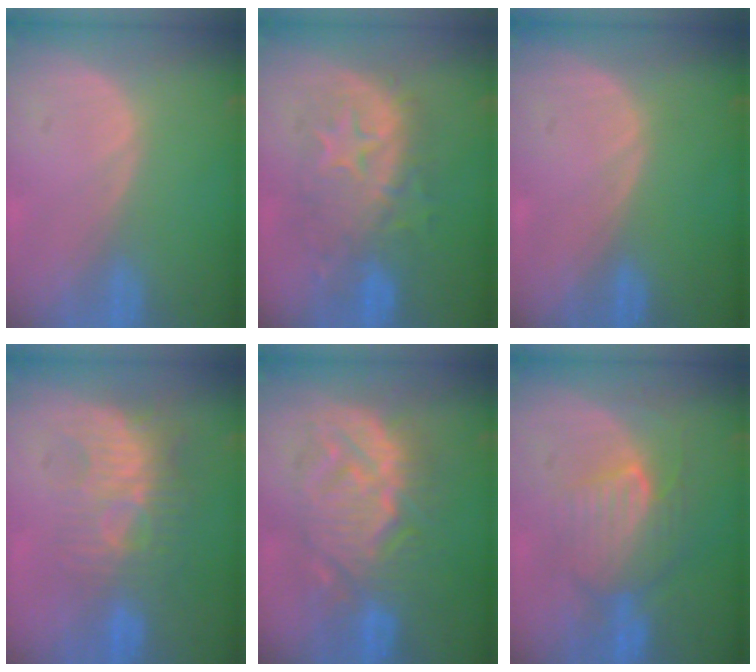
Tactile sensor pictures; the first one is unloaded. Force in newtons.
{"total": 9.0, "press": 9.0, "slide": 0.3}
{"total": 0.0}
{"total": 9.6, "press": 8.4, "slide": 4.5}
{"total": 10.2, "press": 10.2, "slide": 0.5}
{"total": 7.7, "press": 7.7, "slide": 0.1}